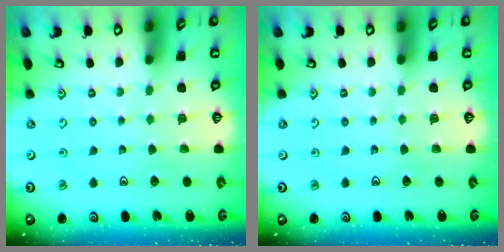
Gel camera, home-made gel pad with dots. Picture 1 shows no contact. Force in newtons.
{"total": 0.0}